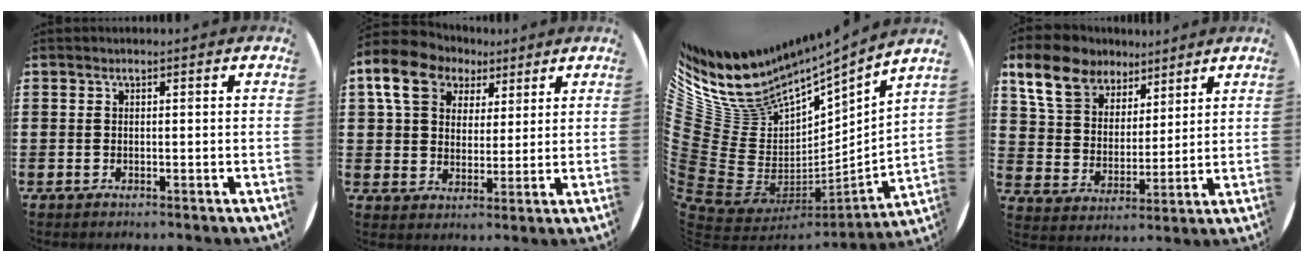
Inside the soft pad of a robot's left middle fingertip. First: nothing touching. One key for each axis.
{"total": 9.1, "fx": 5.7, "fy": 6.4, "fz": 3.0, "tx": -0.079, "ty": 0.002, "tz": 0.105}
{"total": 8.6, "fx": 5.4, "fy": 6.5, "fz": 1.4, "tx": -0.095, "ty": -0.083, "tz": 0.100}
{"total": 10.4, "fx": 8.2, "fy": 5.6, "fz": 2.8, "tx": -0.100, "ty": -0.019, "tz": 0.159}